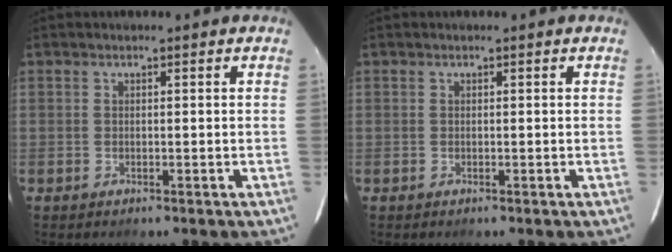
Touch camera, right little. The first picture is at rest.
{"total": 0.0}